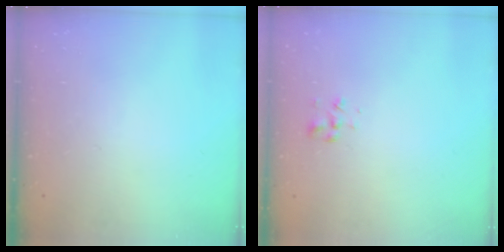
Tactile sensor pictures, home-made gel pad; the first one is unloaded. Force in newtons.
{"total": 2.3, "press": 2.2, "slide": 0.7}